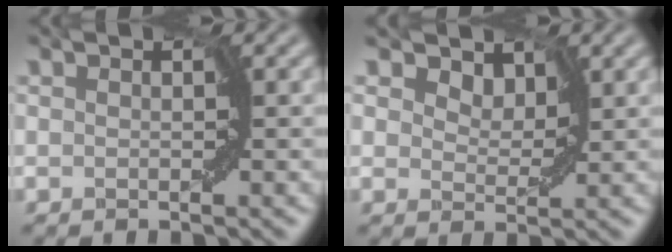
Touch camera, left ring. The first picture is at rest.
{"total": 3.3, "force": [2.3, 1.9, 1.3], "torque": [-0.023, 0.007, 0.016]}